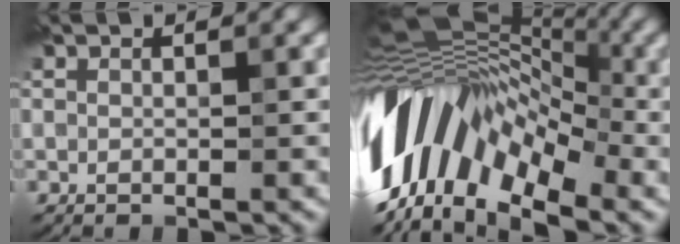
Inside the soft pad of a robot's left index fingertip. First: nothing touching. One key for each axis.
{"total": 16.1, "fx": -0.9, "fy": 9.2, "fz": 13.2, "tx": -0.229, "ty": 0.021, "tz": -0.020}